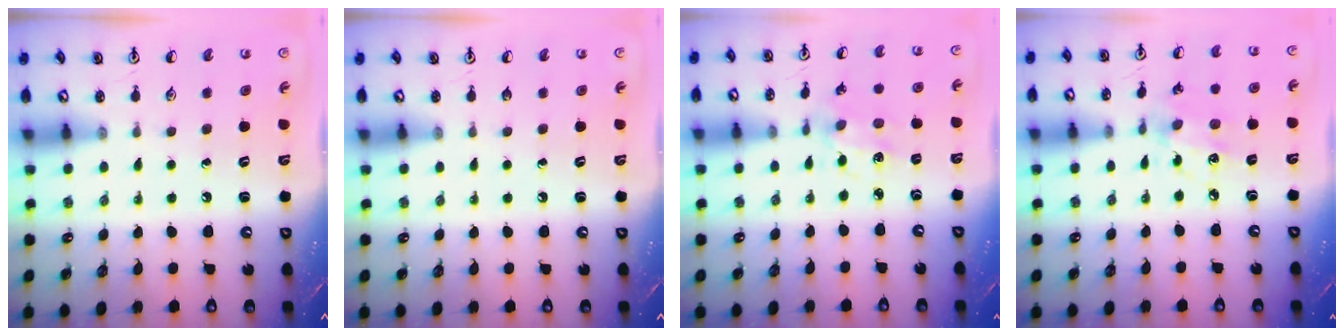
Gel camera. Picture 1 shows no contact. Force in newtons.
{"total": 0.0}
{"total": 3.0, "press": 2.9, "slide": 0.6}
{"total": 7.0, "press": 6.9, "slide": 0.6}